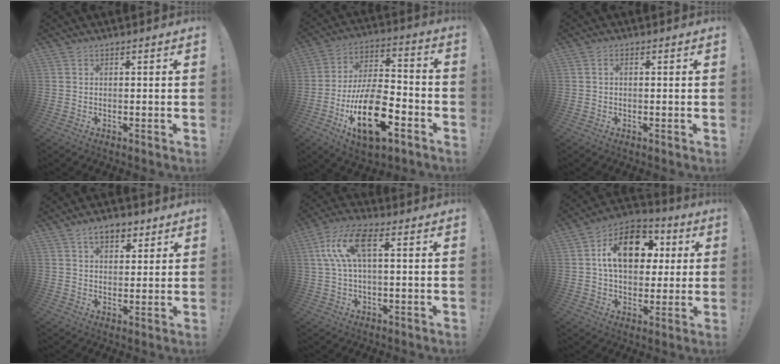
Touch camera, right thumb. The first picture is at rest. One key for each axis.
{"total": 21.8, "fx": -9.3, "fy": 10.2, "fz": 16.9, "tx": -0.311, "ty": 0.053, "tz": -0.148}
{"total": 1.0, "fx": 0.0, "fy": 0.6, "fz": 0.8, "tx": -0.021, "ty": 0.006, "tz": 0.000}
{"total": 7.3, "fx": 4.1, "fy": 4.5, "fz": 4.0, "tx": -0.055, "ty": -0.007, "tz": 0.075}
{"total": 12.1, "fx": 2.9, "fy": 5.1, "fz": 10.6, "tx": -0.216, "ty": 0.009, "tz": 0.055}
{"total": 17.9, "fx": 4.4, "fy": 12.2, "fz": 12.4, "tx": -0.167, "ty": -0.002, "tz": 0.079}